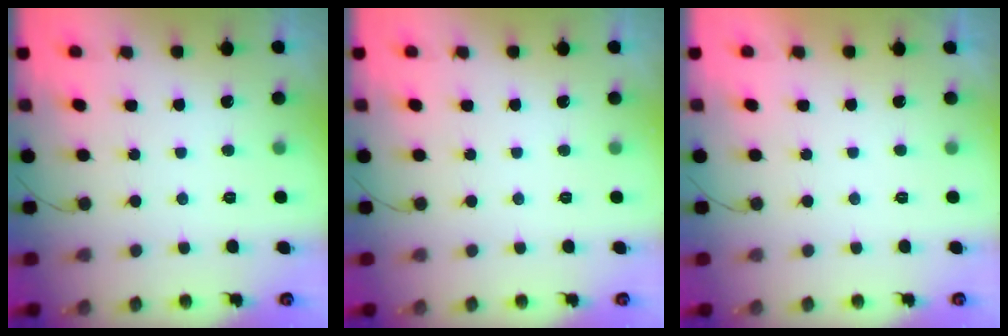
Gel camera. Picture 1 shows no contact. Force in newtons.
{"total": 0.0}
{"total": 2.3, "press": 2.3, "slide": 0.4}